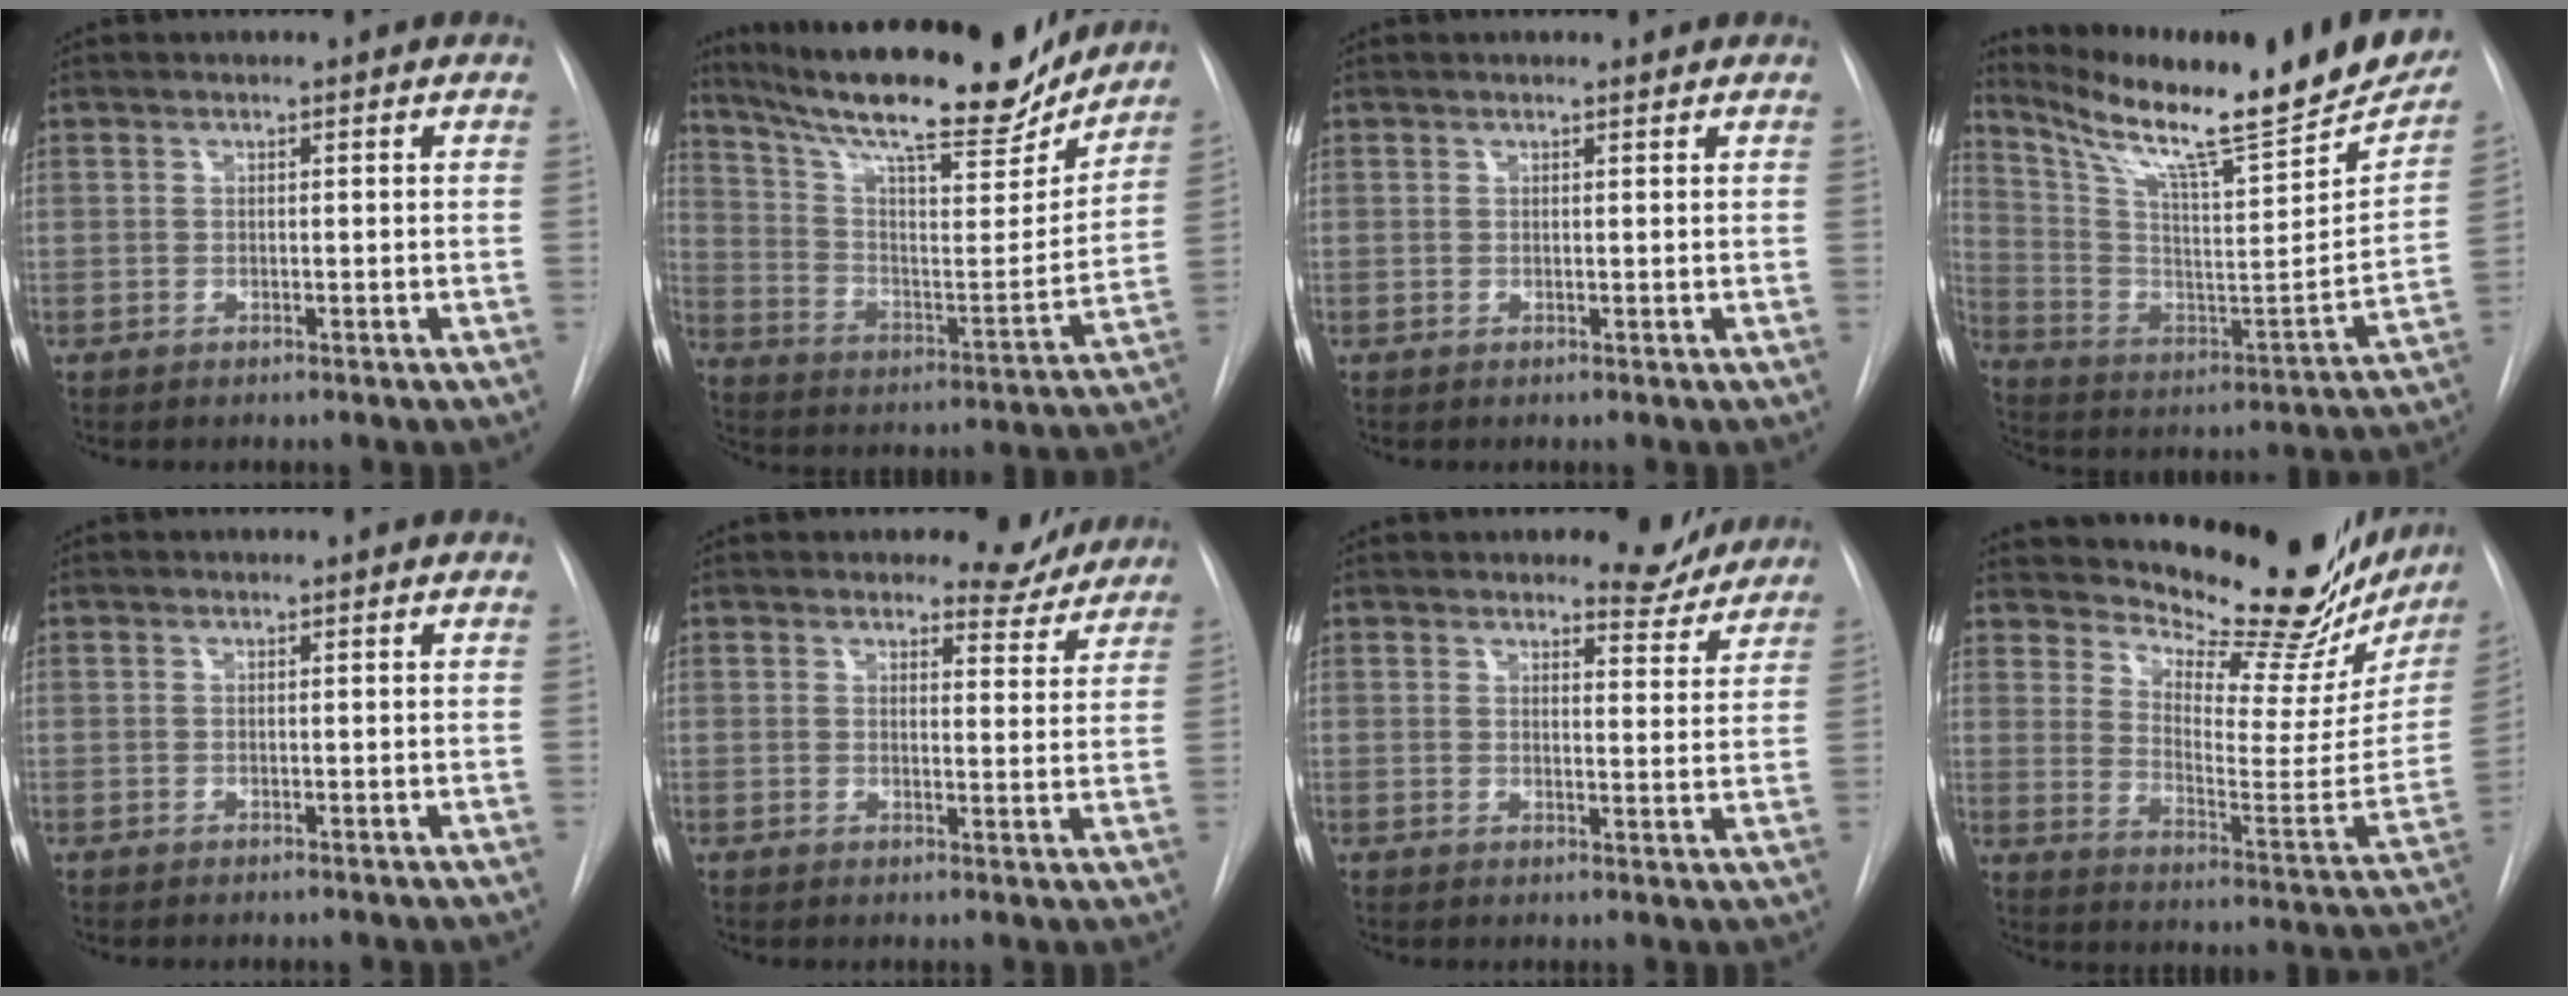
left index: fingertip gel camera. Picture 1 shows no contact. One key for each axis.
{"total": 23.9, "fx": 20.4, "fy": 4.5, "fz": 11.6, "tx": -0.199, "ty": -0.019, "tz": 0.309}
{"total": 1.6, "fx": 1.5, "fy": 0.3, "fz": 0.5, "tx": -0.010, "ty": 0.010, "tz": 0.019}
{"total": 28.5, "fx": 23.0, "fy": 3.7, "fz": 16.4, "tx": -0.273, "ty": -0.048, "tz": 0.335}
{"total": 0.0}
{"total": 5.4, "fx": 5.1, "fy": 2.0, "fz": 0.2, "tx": 0.011, "ty": -0.020, "tz": 0.052}
{"total": 5.7, "fx": 5.4, "fy": 1.7, "fz": 0.7, "tx": 0.001, "ty": -0.020, "tz": 0.061}
{"total": 25.1, "fx": 22.2, "fy": 5.2, "fz": 10.5, "tx": -0.166, "ty": -0.094, "tz": 0.285}